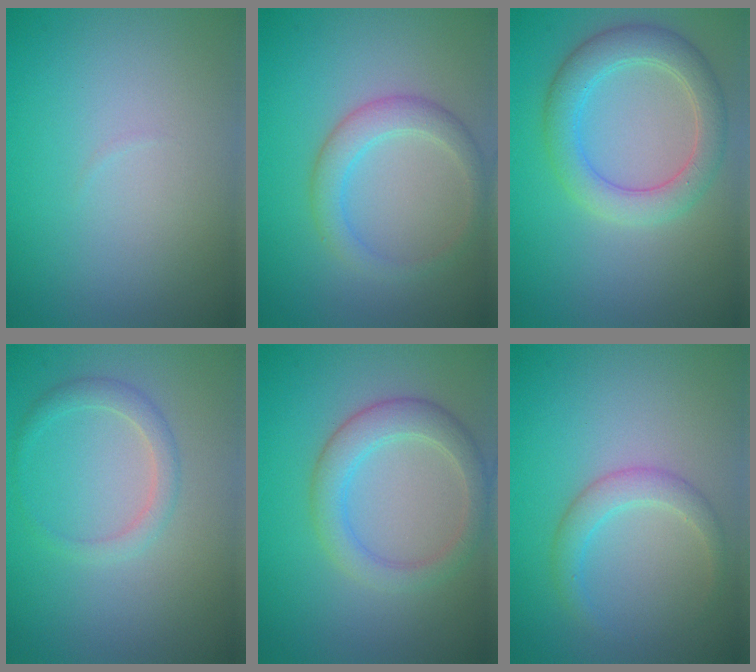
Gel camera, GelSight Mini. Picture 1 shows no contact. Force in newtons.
{"total": 2.8, "press": 2.8, "slide": 0.1}
{"total": 4.4, "press": 4.4, "slide": 0.2}
{"total": 1.7, "press": 1.7, "slide": 0.1}
{"total": 3.6, "press": 3.6, "slide": 0.1}
{"total": 2.3, "press": 2.2, "slide": 0.3}